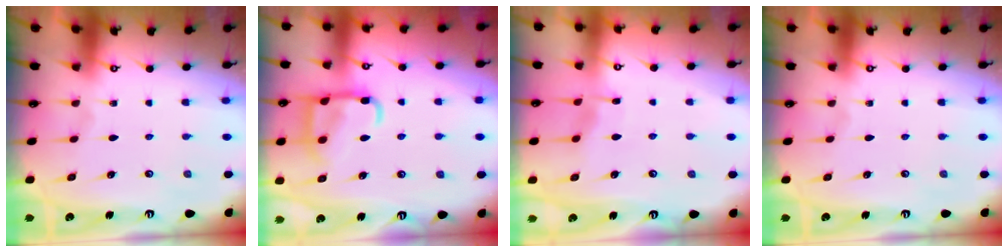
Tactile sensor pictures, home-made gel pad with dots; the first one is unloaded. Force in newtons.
{"total": 13.1, "press": 13.1, "slide": 1.3}
{"total": 4.3, "press": 4.2, "slide": 0.3}
{"total": 0.0}